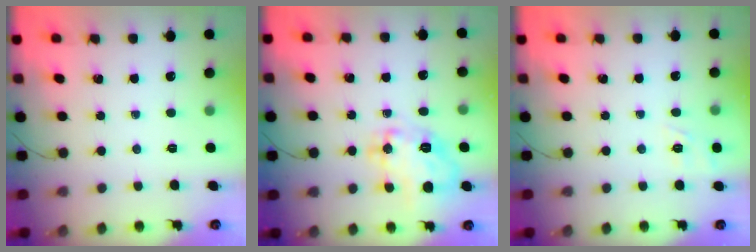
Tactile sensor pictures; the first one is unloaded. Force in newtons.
{"total": 16.7, "press": 16.7, "slide": 0.9}
{"total": 2.1, "press": 1.4, "slide": 1.5}